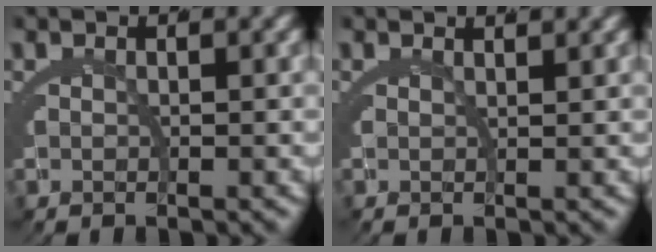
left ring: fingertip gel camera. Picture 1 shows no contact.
{"total": 1.5, "force": [1.1, -0.7, 0.7], "torque": [-0.010, -0.003, 0.020]}